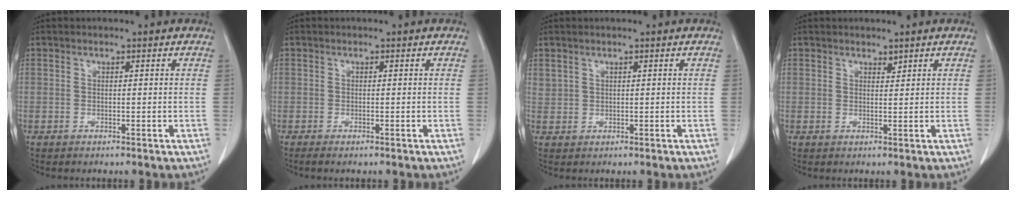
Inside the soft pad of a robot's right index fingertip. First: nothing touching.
{"total": 1.6, "force": [-0.8, 0.5, 1.3], "torque": [-0.032, -0.002, -0.014]}
{"total": 2.2, "force": [1.0, 1.8, 0.7], "torque": [-0.026, 0.017, 0.029]}
{"total": 1.2, "force": [0.9, 0.6, 0.4], "torque": [-0.009, 0.001, 0.016]}